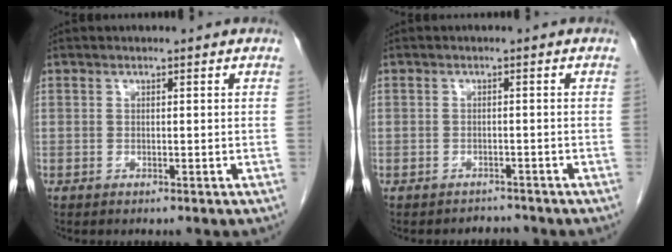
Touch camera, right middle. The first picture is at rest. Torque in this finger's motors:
{"motor_torque": [-0.36, 0.31, -0.40, -0.08]}